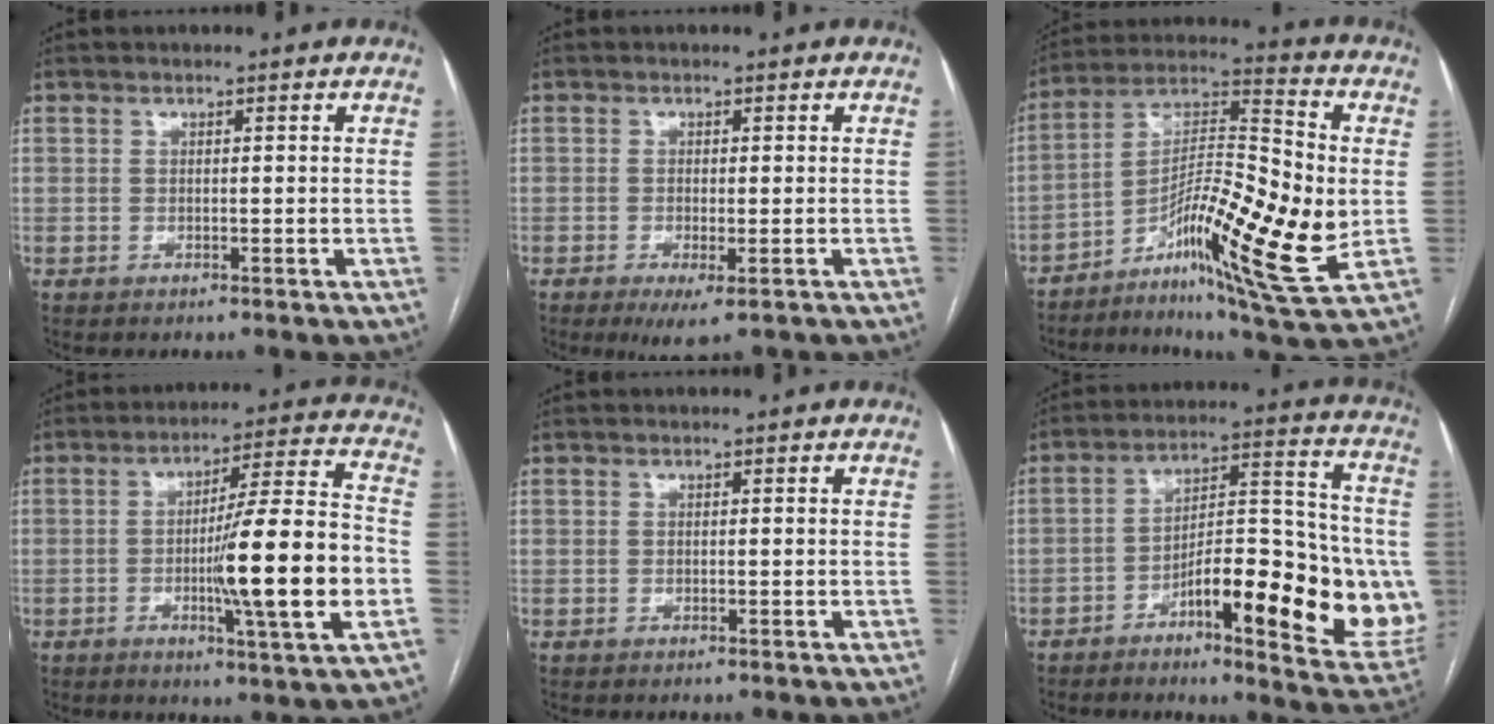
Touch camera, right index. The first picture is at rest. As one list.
[{"total": 3.8, "force": [-2.1, 0.9, 3.1], "torque": [-0.047, -0.009, -0.027]}, {"total": 20.3, "force": [-4.1, 2.9, 19.7], "torque": [-0.349, 0.000, -0.068]}, {"total": 16.5, "force": [-3.4, -0.1, 16.1], "torque": [-0.250, -0.005, -0.056]}, {"total": 0.0}, {"total": 20.9, "force": [-5.4, 5.2, 19.5], "torque": [-0.225, 0.024, -0.065]}]